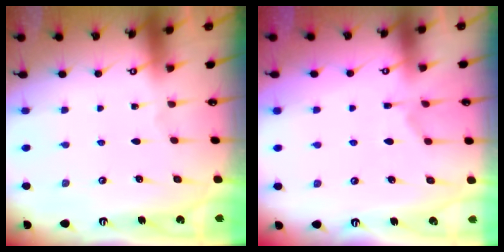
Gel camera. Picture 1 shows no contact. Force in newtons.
{"total": 1.7, "press": 1.0, "slide": 1.3}